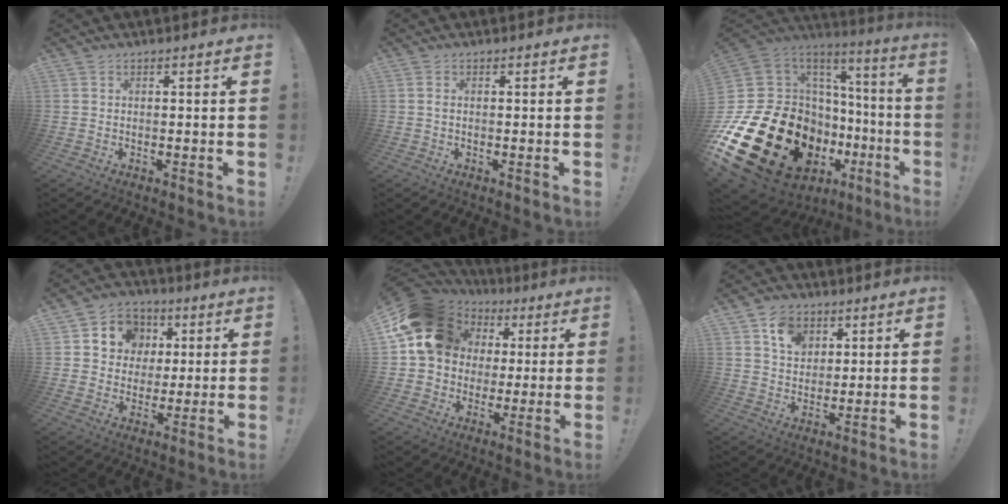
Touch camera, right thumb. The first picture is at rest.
{"total": 0.6, "force": [-0.1, 0.0, 0.6], "torque": [-0.012, -0.002, -0.001]}
{"total": 29.9, "force": [-11.4, 16.9, 21.9], "torque": [-0.413, 0.011, -0.113]}
{"total": 9.7, "force": [2.0, 9.1, 2.9], "torque": [-0.045, -0.008, 0.046]}
{"total": 19.4, "force": [5.7, 15.7, 9.8], "torque": [-0.142, -0.014, 0.124]}
{"total": 8.9, "force": [4.7, 6.7, 3.4], "torque": [-0.041, -0.021, 0.089]}